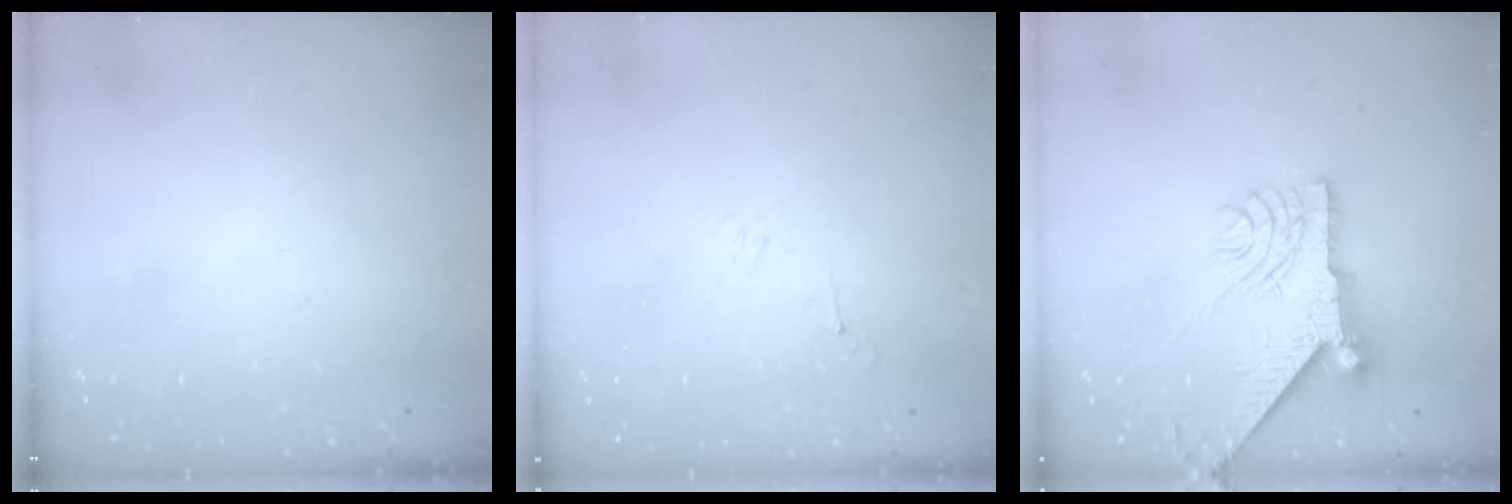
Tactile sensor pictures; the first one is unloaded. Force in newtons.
{"total": 2.8, "press": 2.7, "slide": 0.6}
{"total": 10.2, "press": 10.1, "slide": 1.0}